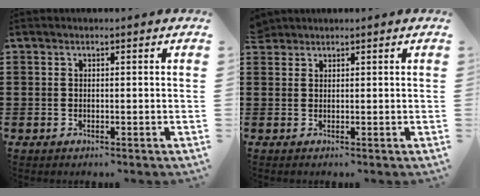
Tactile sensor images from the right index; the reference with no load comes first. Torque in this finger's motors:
{"motor_torque": [0.22, 0.96, -0.04, -0.01]}